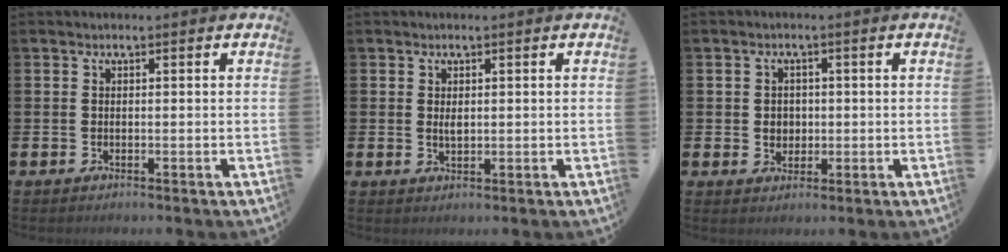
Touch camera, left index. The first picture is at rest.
{"total": 1.3, "force": [0.7, 0.6, 0.9], "torque": [-0.006, -0.002, 0.010]}
{"total": 2.3, "force": [0.4, 2.1, 0.9], "torque": [-0.003, 0.002, 0.000]}